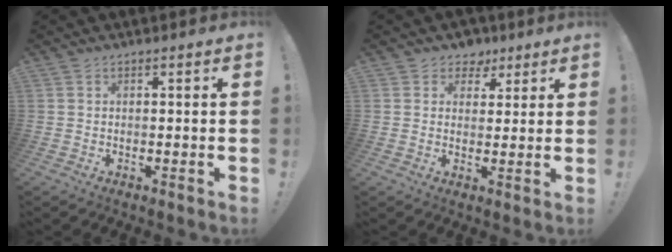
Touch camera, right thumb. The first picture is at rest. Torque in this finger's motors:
{"motor_torque": [-0.27, 0.42, 0.15, 0.13, 0.00]}